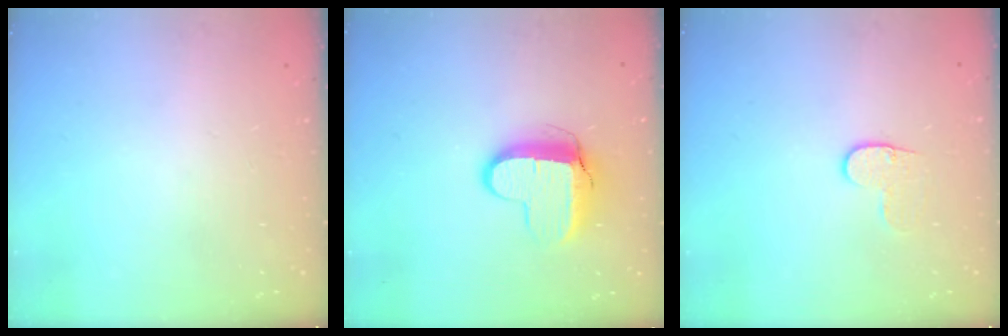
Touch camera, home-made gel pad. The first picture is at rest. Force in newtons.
{"total": 9.9, "press": 9.8, "slide": 0.9}
{"total": 5.7, "press": 5.6, "slide": 0.6}